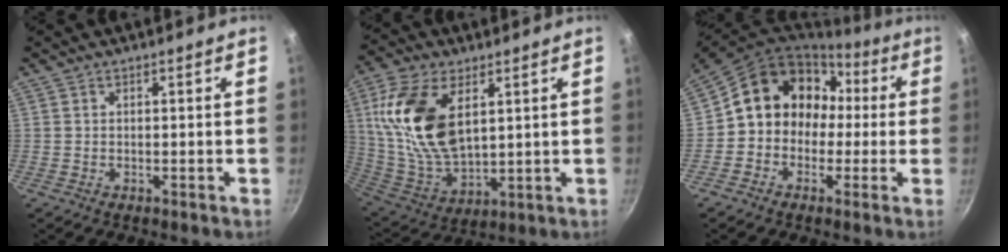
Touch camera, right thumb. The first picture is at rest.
{"total": 19.2, "force": [5.7, 10.5, 15.0], "torque": [-0.287, -0.022, 0.120]}
{"total": 15.2, "force": [0.6, 13.0, 7.8], "torque": [-0.087, 0.057, -0.007]}